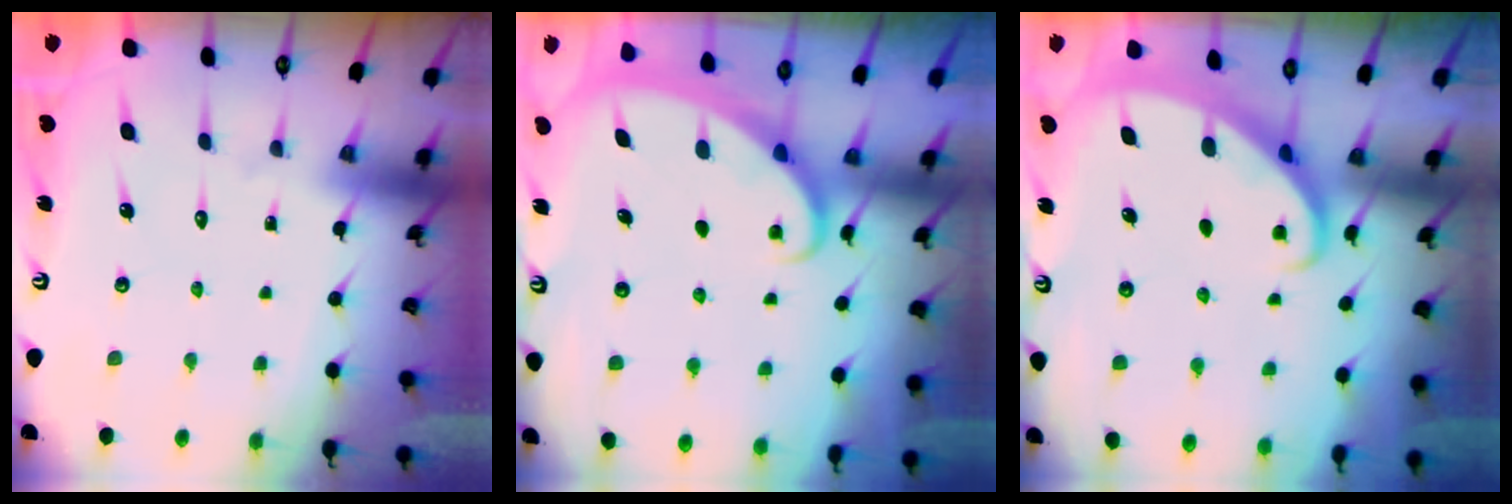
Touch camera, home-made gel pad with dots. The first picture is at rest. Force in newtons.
{"total": 2.3, "press": 2.2, "slide": 0.3}
{"total": 2.3, "press": 2.3, "slide": 0.2}